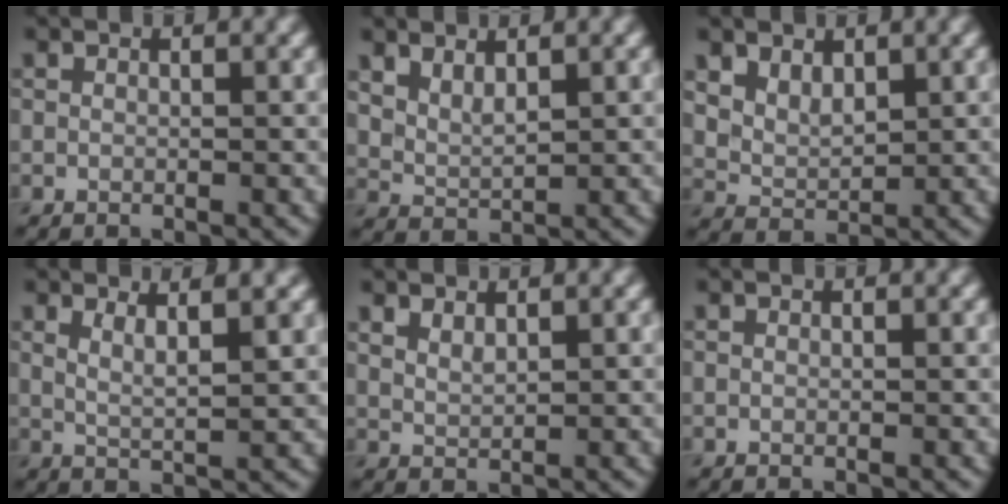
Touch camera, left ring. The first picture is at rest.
{"total": 2.4, "force": [1.6, 1.0, 1.4], "torque": [-0.030, -0.004, 0.035]}
{"total": 3.2, "force": [1.8, 2.1, 1.6], "torque": [-0.037, -0.005, 0.040]}
{"total": 2.9, "force": [1.7, 0.7, 2.2], "torque": [-0.024, -0.002, 0.026]}
{"total": 1.5, "force": [1.2, 0.5, 0.8], "torque": [-0.019, -0.002, 0.027]}
{"total": 0.0}